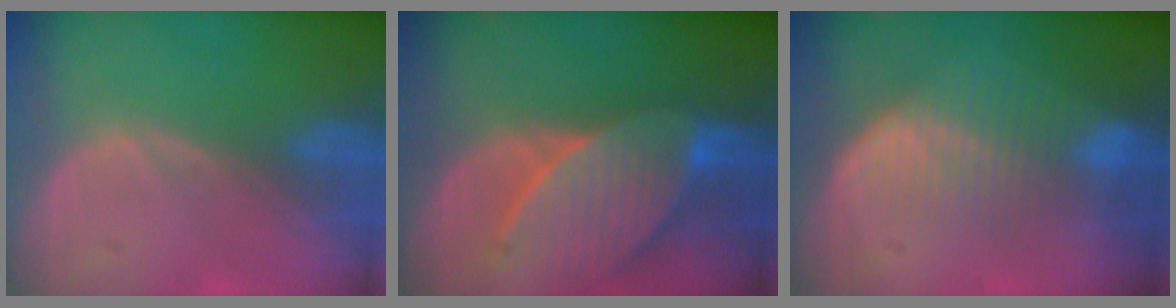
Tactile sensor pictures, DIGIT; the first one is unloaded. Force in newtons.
{"total": 8.9, "press": 8.7, "slide": 2.0}
{"total": 7.2, "press": 6.6, "slide": 2.8}